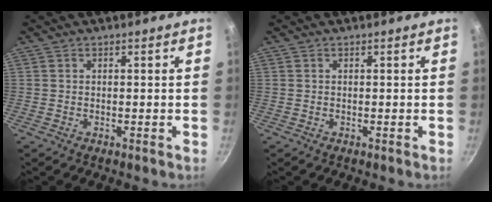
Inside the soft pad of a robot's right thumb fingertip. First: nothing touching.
{"total": 0.0}